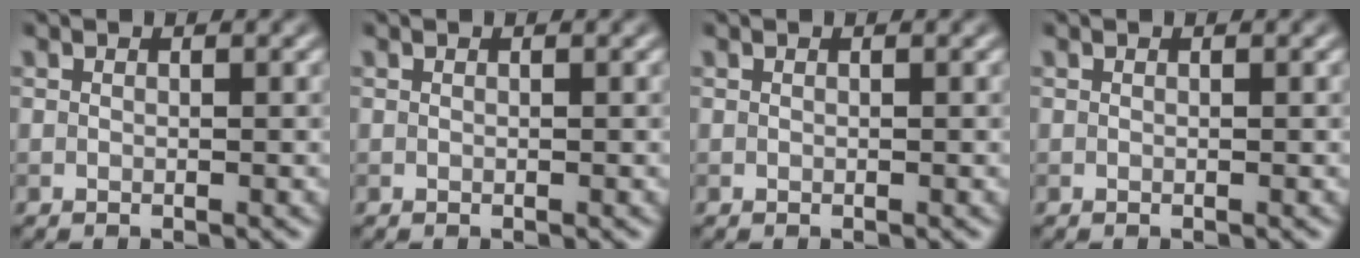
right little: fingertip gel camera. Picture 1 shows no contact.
{"total": 0.0}
{"total": 0.0}
{"total": 0.0}